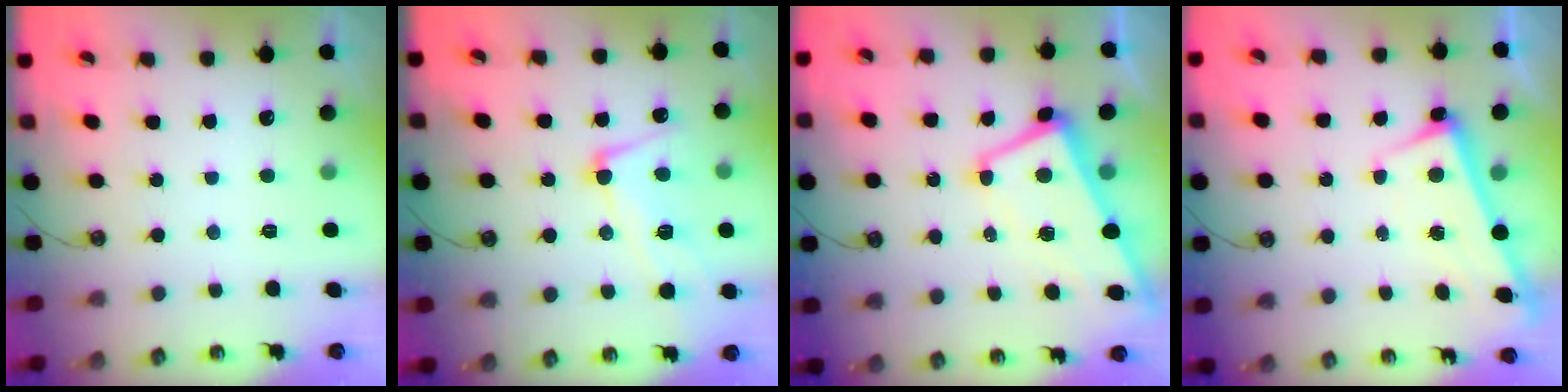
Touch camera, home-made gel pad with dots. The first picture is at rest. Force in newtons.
{"total": 5.8, "press": 5.7, "slide": 1.2}
{"total": 1.2, "press": 0.4, "slide": 1.1}
{"total": 2.6, "press": 2.6, "slide": 0.3}